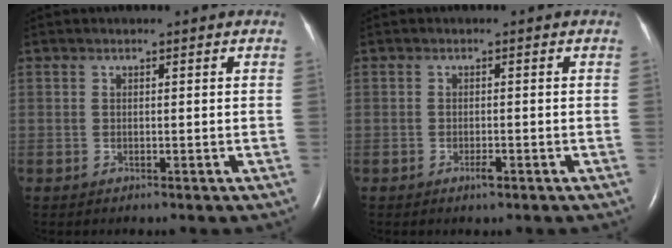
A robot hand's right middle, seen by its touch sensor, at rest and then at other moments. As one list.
[{"total": 1.2, "force": [-0.8, 0.2, 0.9], "torque": [-0.020, -0.002, -0.010]}]